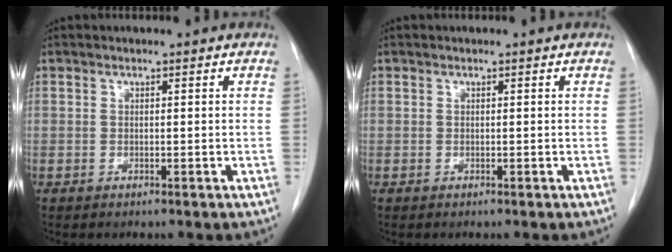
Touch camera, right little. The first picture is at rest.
{"total": 0.0}